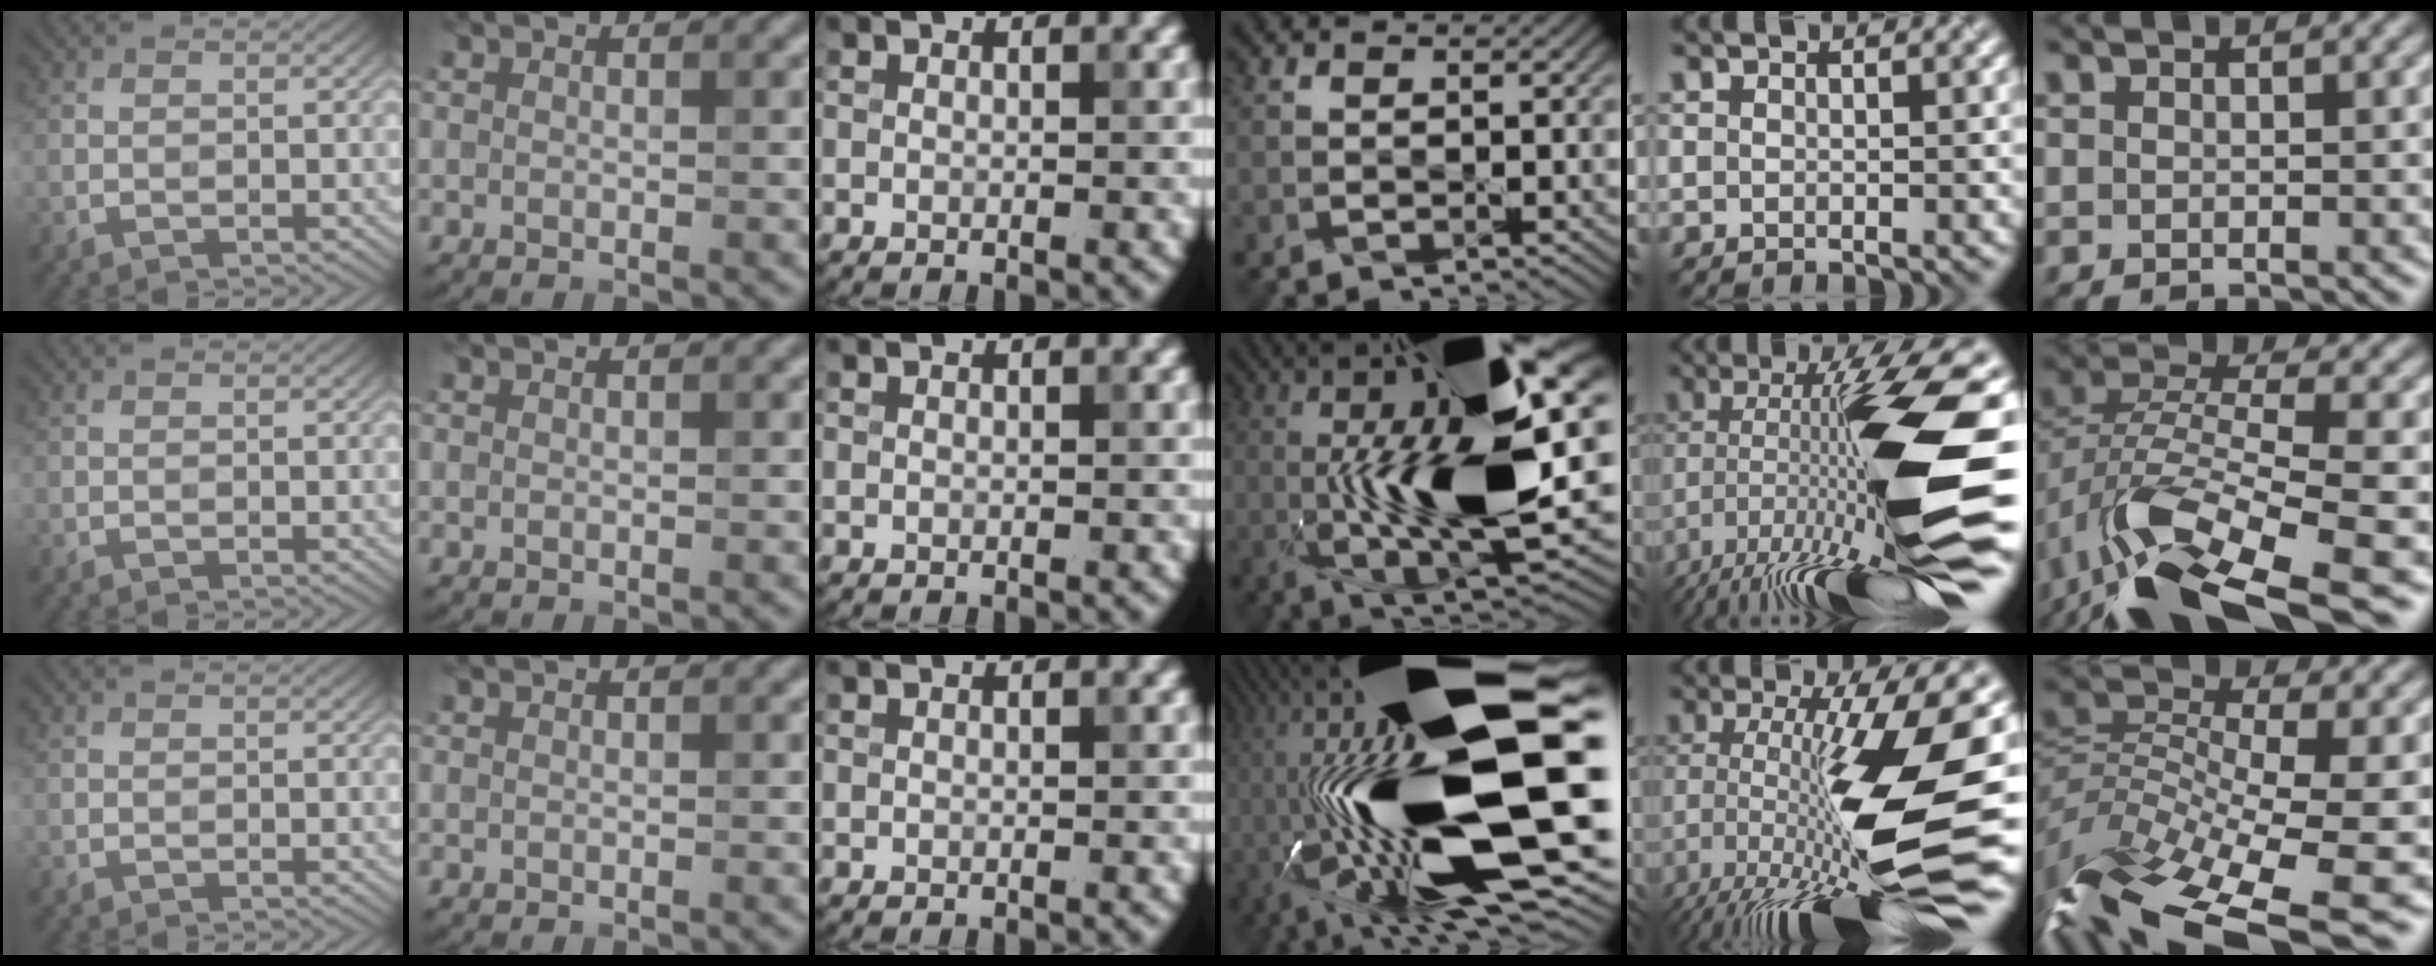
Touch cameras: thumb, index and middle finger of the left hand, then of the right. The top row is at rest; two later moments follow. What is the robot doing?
{"motion": "shake", "object": "medicine bottle"}